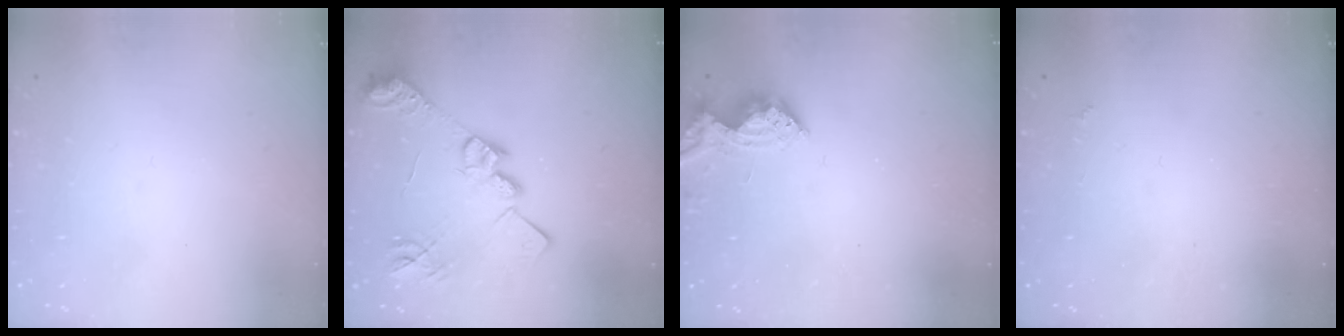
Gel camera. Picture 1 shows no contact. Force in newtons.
{"total": 17.2, "press": 17.1, "slide": 1.4}
{"total": 8.2, "press": 8.2, "slide": 0.8}
{"total": 1.4, "press": 1.3, "slide": 0.4}